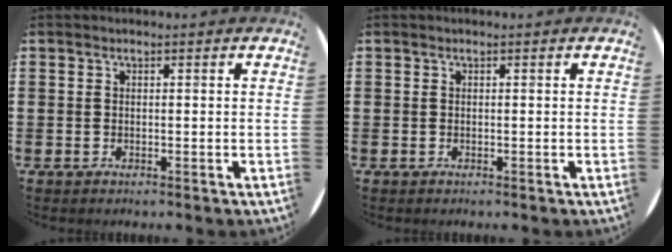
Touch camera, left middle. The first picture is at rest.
{"total": 0.0}